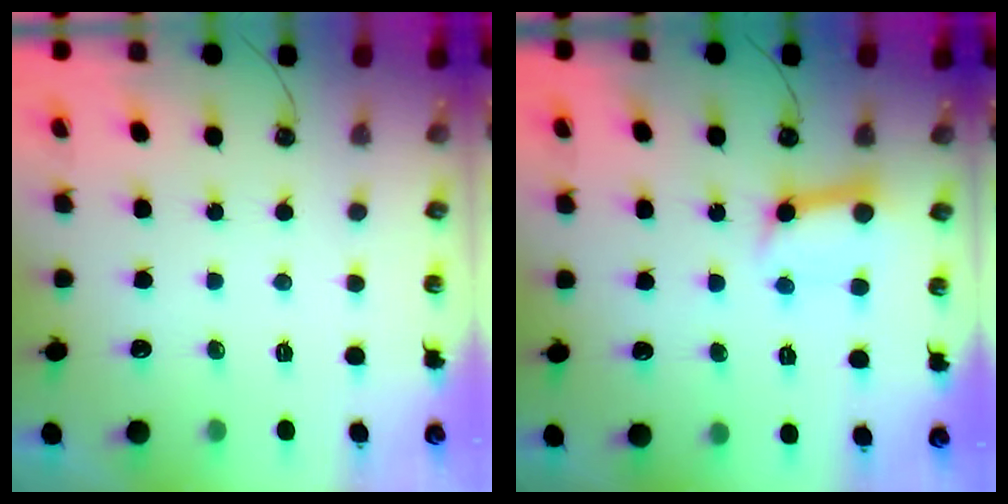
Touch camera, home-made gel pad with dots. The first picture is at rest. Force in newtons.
{"total": 9.3, "press": 9.2, "slide": 1.1}